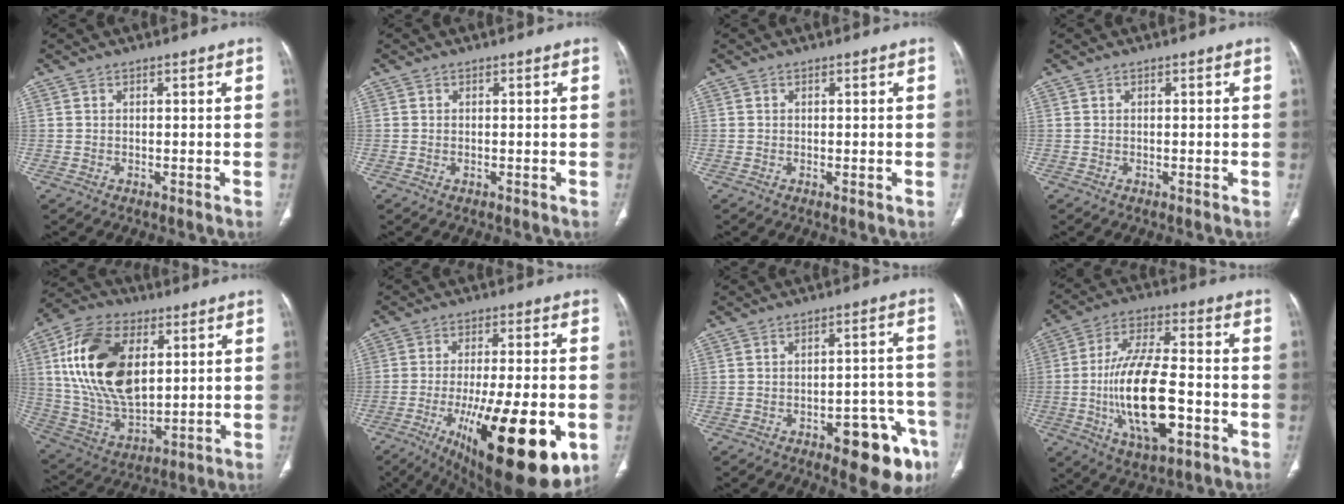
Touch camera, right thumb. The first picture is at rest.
{"total": 0.0}
{"total": 0.6, "force": [-0.2, 0.1, 0.6], "torque": [-0.012, -0.003, -0.002]}
{"total": 0.0}
{"total": 21.3, "force": [5.4, 12.4, 16.5], "torque": [-0.297, -0.013, 0.103]}
{"total": 25.0, "force": [-8.4, 7.6, 22.2], "torque": [-0.306, -0.017, -0.108]}
{"total": 13.8, "force": [-7.3, 5.4, 10.5], "torque": [-0.083, 0.044, -0.084]}
{"total": 17.9, "force": [-4.2, 7.1, 15.9], "torque": [-0.293, 0.019, -0.070]}